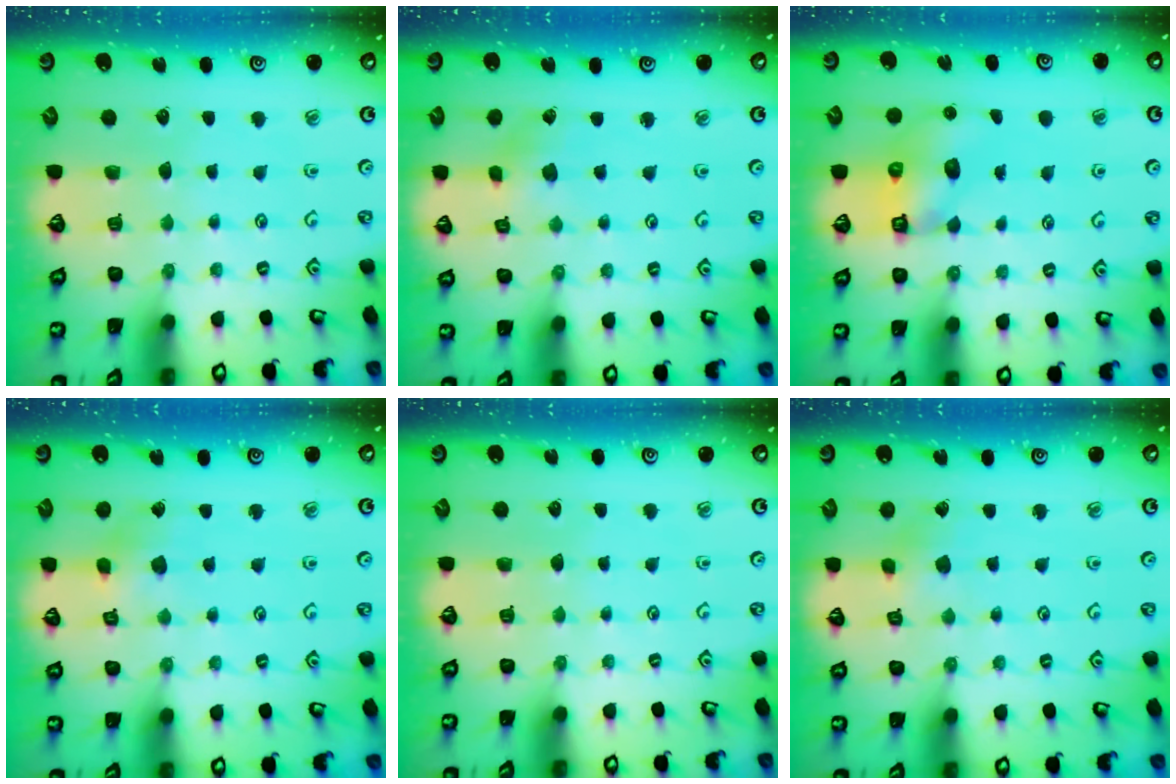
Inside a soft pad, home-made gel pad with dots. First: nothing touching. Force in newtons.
{"total": 1.7, "press": 1.7, "slide": 0.3}
{"total": 6.4, "press": 6.4, "slide": 0.9}
{"total": 4.8, "press": 4.7, "slide": 0.5}
{"total": 0.0}
{"total": 3.3, "press": 3.3, "slide": 0.3}